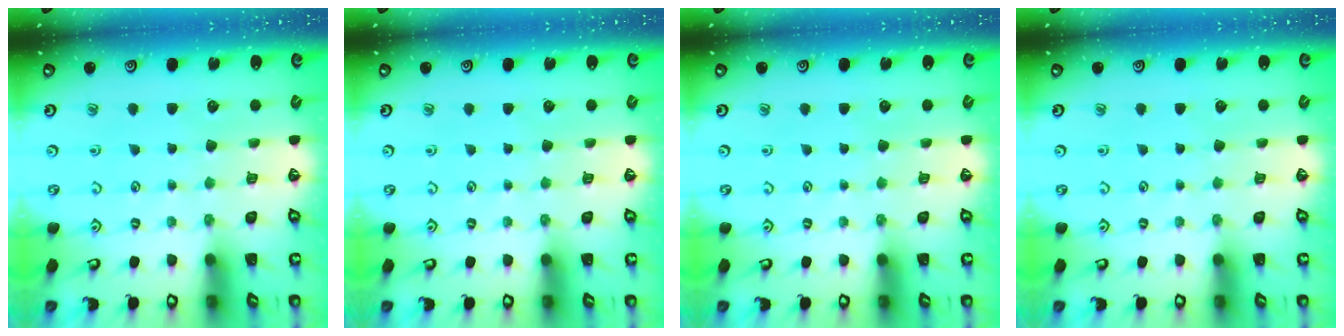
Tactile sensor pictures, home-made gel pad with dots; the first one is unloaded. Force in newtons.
{"total": 0.0}
{"total": 0.0}
{"total": 0.0}